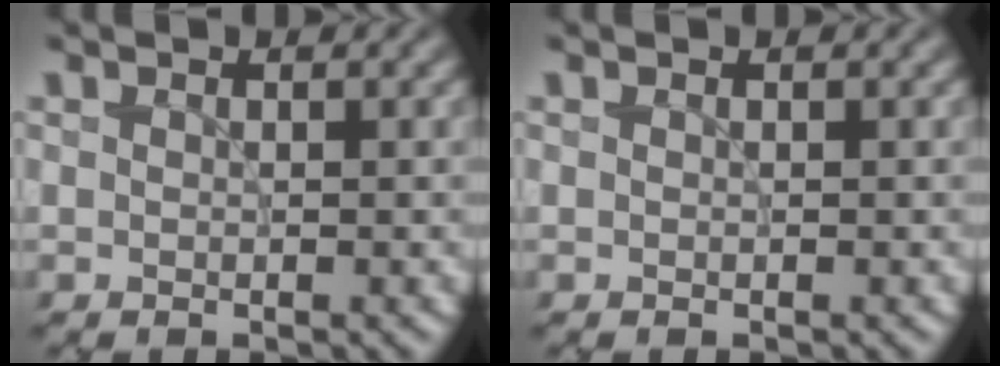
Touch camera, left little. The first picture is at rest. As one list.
[{"total": 0.0}]